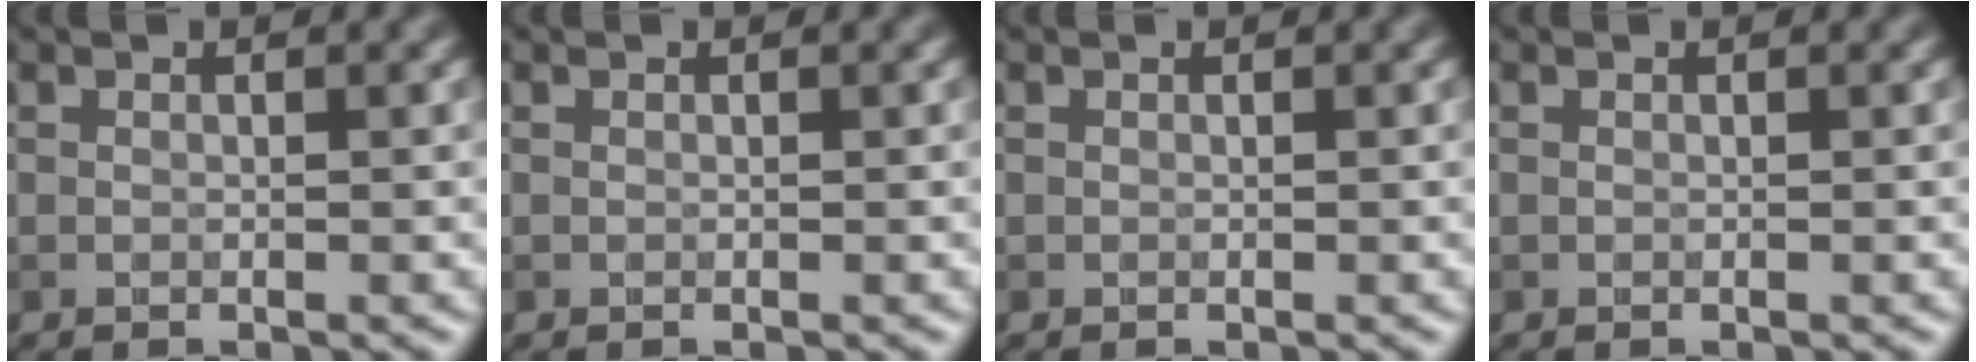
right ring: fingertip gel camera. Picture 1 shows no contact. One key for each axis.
{"total": 0.0}
{"total": 0.0}
{"total": 0.0}